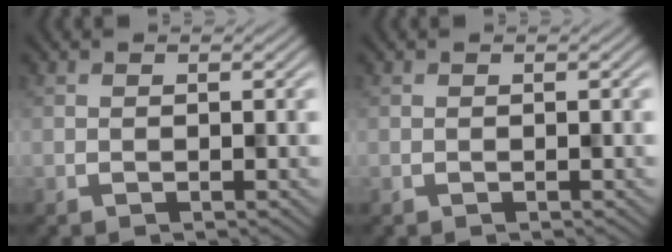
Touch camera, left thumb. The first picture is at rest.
{"total": 0.0}